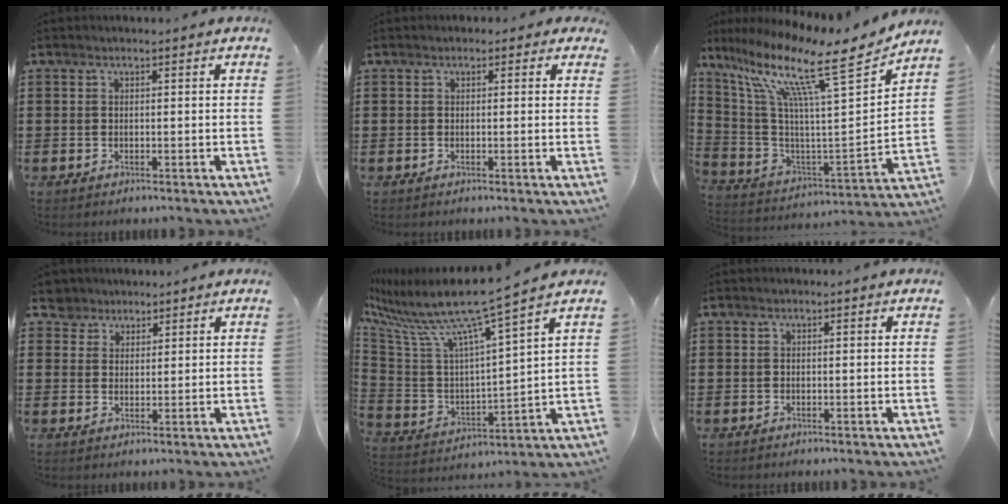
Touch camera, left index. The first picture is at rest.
{"total": 0.9, "force": [0.2, 0.8, 0.4], "torque": [-0.003, 0.005, 0.000]}
{"total": 14.5, "force": [9.9, 1.5, 10.5], "torque": [-0.219, -0.060, 0.150]}
{"total": 3.4, "force": [2.7, 2.1, -0.1], "torque": [-0.014, 0.007, 0.052]}
{"total": 10.3, "force": [8.4, -0.4, 5.9], "torque": [-0.152, -0.068, 0.133]}
{"total": 0.0}